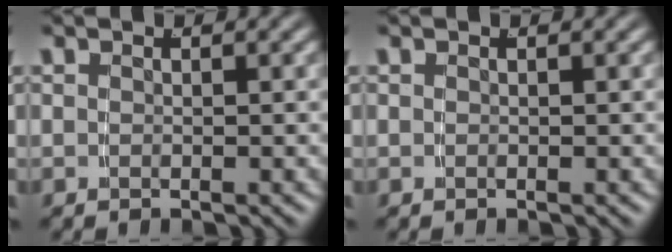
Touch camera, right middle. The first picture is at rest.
{"total": 0.0}